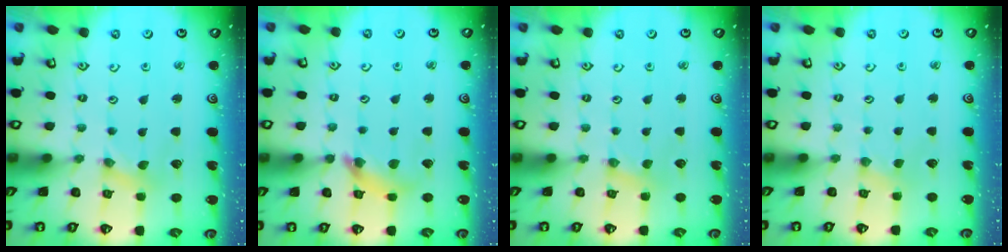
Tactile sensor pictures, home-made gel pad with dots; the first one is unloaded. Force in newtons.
{"total": 7.8, "press": 7.7, "slide": 0.9}
{"total": 1.0, "press": 1.0, "slide": 0.2}
{"total": 0.0}